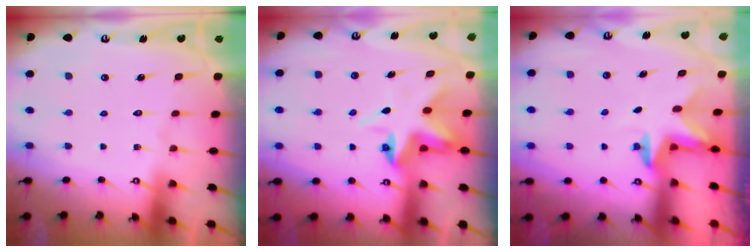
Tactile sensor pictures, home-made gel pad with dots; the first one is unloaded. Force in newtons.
{"total": 7.3, "press": 7.1, "slide": 1.9}
{"total": 2.4, "press": 2.4, "slide": 0.4}